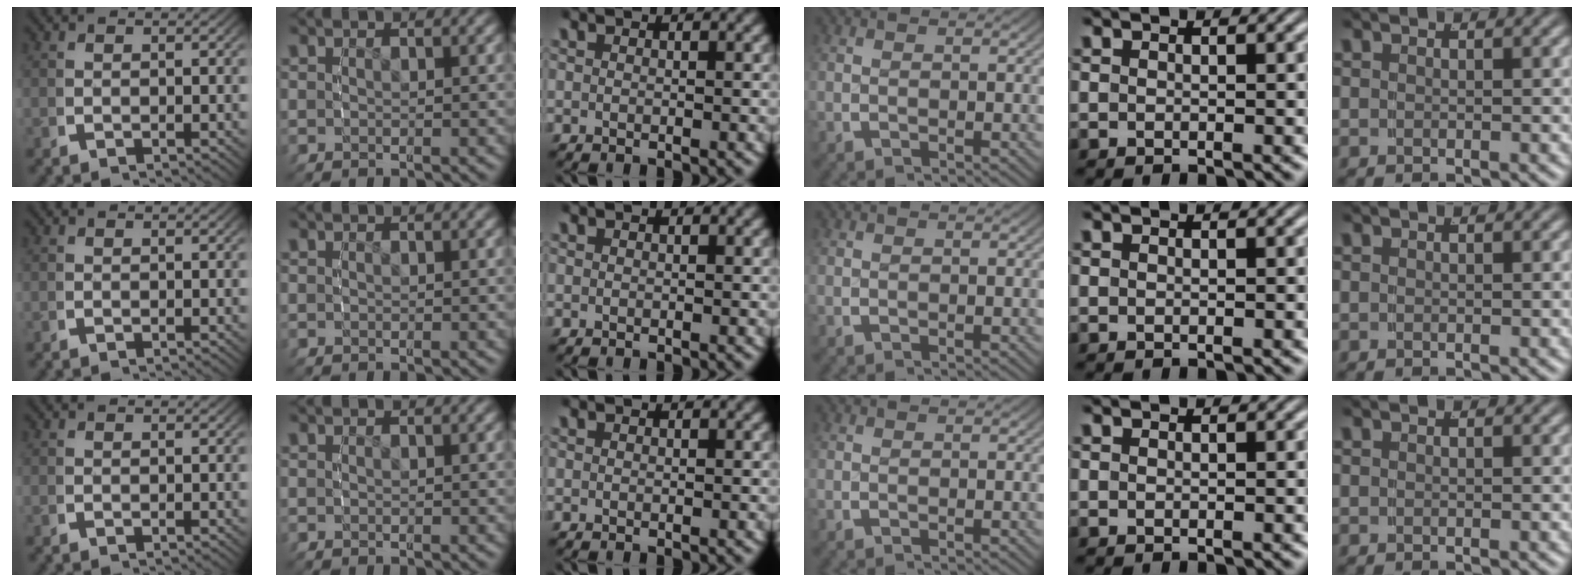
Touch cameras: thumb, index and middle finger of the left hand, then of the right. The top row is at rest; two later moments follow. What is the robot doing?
{"motion": "reach", "object": "shirt"}